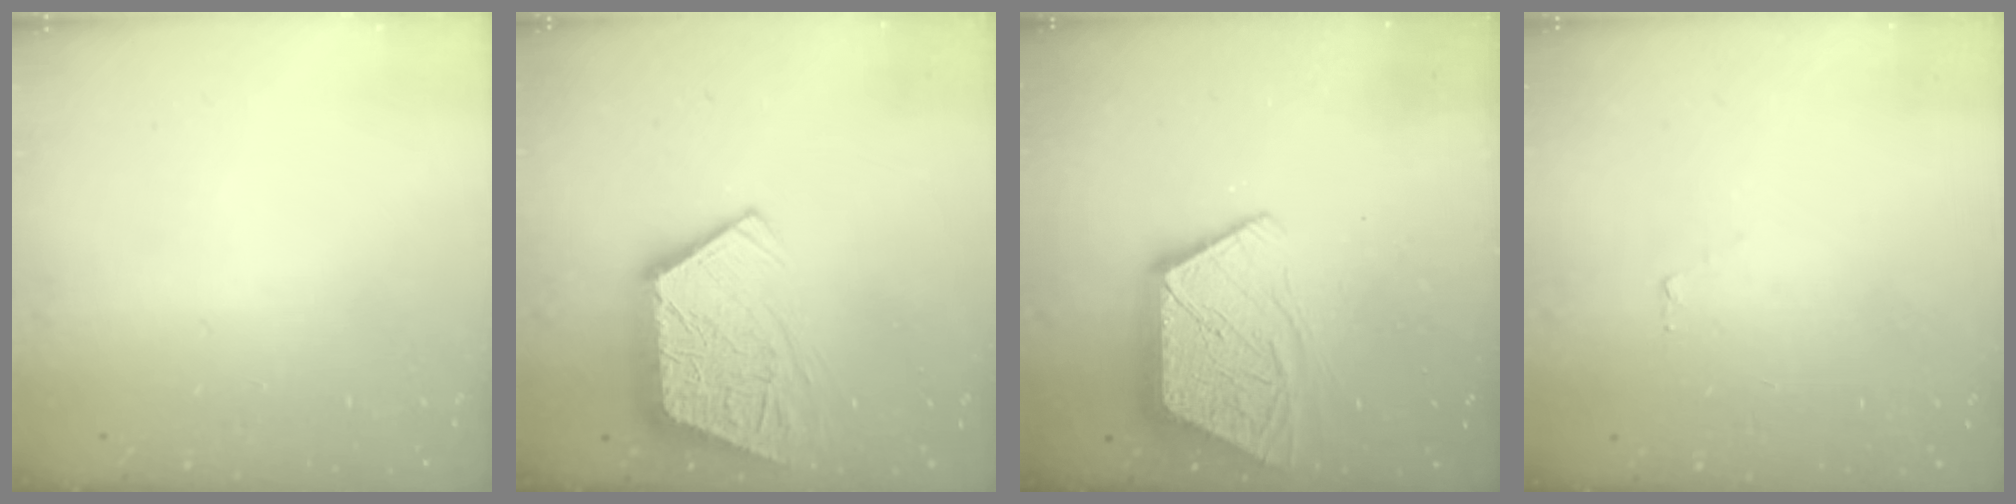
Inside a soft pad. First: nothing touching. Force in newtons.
{"total": 14.3, "press": 14.2, "slide": 1.2}
{"total": 13.1, "press": 13.1, "slide": 1.0}
{"total": 3.3, "press": 3.3, "slide": 0.3}